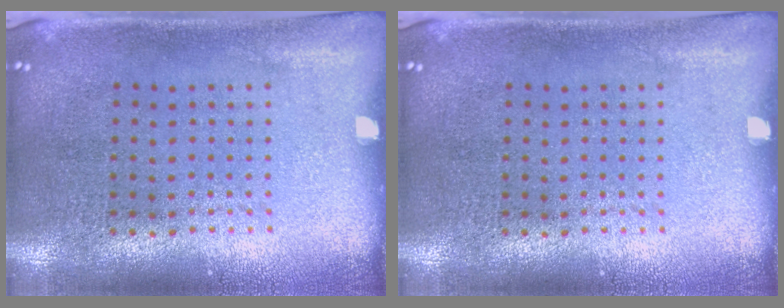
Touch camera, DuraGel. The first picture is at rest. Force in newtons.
{"total": 0.0}